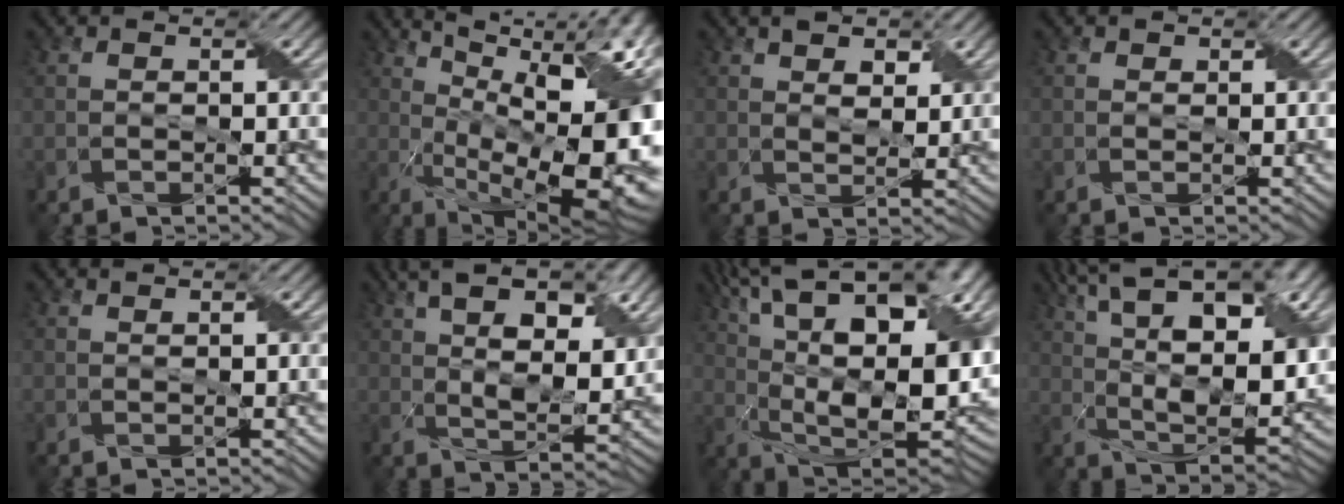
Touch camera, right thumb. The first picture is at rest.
{"total": 19.3, "force": [2.5, 7.6, 17.6], "torque": [-0.230, 0.010, 0.054]}
{"total": 3.5, "force": [2.1, 1.8, 2.2], "torque": [-0.041, -0.006, 0.038]}
{"total": 0.5, "force": [0.4, 0.3, -0.2], "torque": [-0.001, -0.002, 0.008]}
{"total": 0.6, "force": [0.5, -0.2, -0.1], "torque": [-0.005, -0.001, 0.010]}
{"total": 12.8, "force": [5.4, 5.4, 10.4], "torque": [-0.171, 0.014, 0.081]}
{"total": 21.6, "force": [7.4, 10.1, 17.6], "torque": [-0.280, 0.049, 0.130]}
{"total": 17.7, "force": [7.4, 7.2, 14.3], "torque": [-0.252, 0.034, 0.120]}